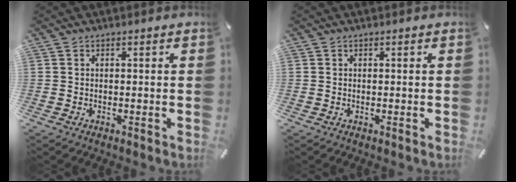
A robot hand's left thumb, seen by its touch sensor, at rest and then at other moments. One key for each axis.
{"total": 0.0}